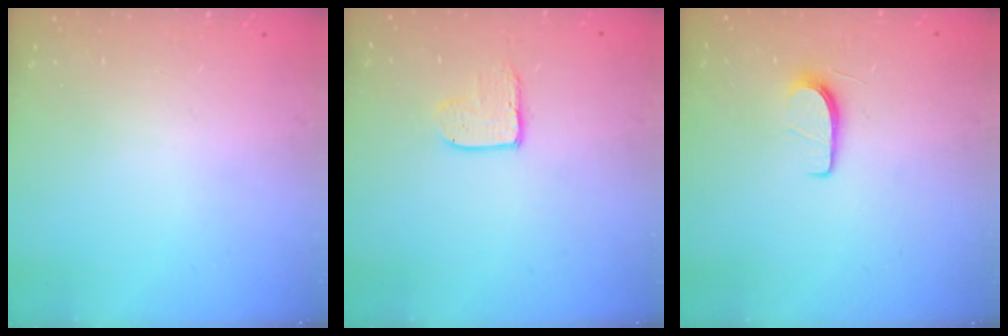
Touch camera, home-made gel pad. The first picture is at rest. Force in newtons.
{"total": 5.1, "press": 5.0, "slide": 0.4}
{"total": 5.6, "press": 5.6, "slide": 0.7}